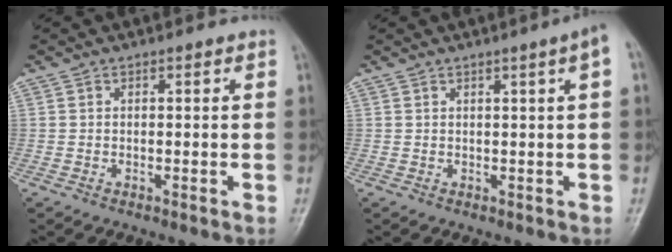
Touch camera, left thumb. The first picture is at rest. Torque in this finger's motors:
{"motor_torque": [2.14, 1.93, 1.33, -1.41, 0.19]}